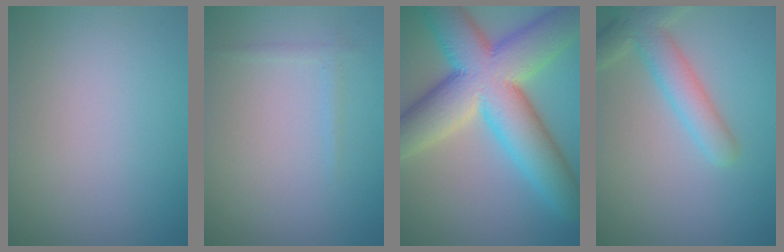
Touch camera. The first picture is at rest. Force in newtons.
{"total": 0.9, "press": 0.9, "slide": 0.1}
{"total": 14.5, "press": 14.5, "slide": 0.6}
{"total": 4.3, "press": 4.3, "slide": 0.3}